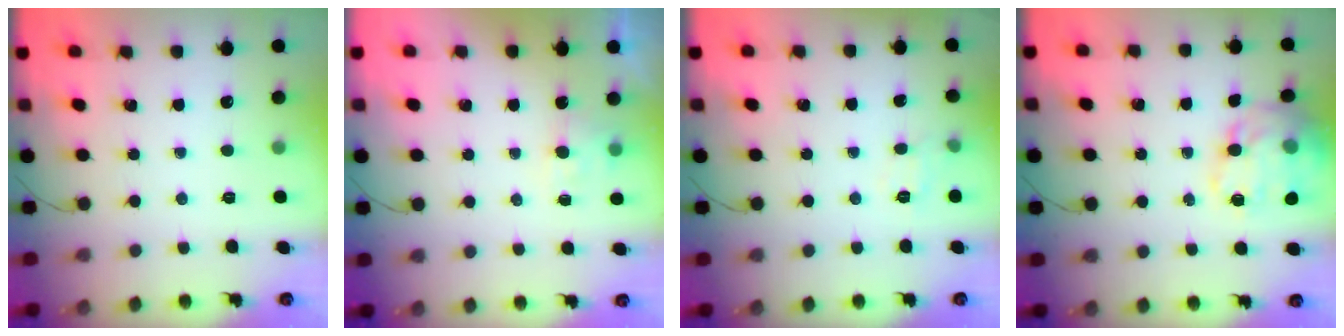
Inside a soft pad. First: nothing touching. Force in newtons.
{"total": 2.6, "press": 2.4, "slide": 1.1}
{"total": 7.0, "press": 6.8, "slide": 1.7}
{"total": 16.0, "press": 15.8, "slide": 2.2}